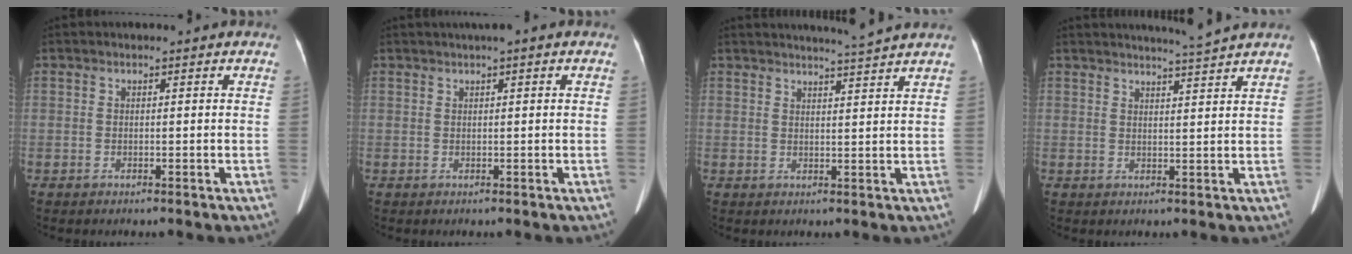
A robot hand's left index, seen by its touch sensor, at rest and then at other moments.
{"total": 2.4, "force": [1.5, 0.0, 1.9], "torque": [-0.033, 0.017, 0.025]}
{"total": 5.6, "force": [5.1, -1.7, 1.7], "torque": [-0.027, -0.007, 0.066]}
{"total": 4.7, "force": [4.2, -1.8, 1.2], "torque": [-0.020, -0.012, 0.059]}